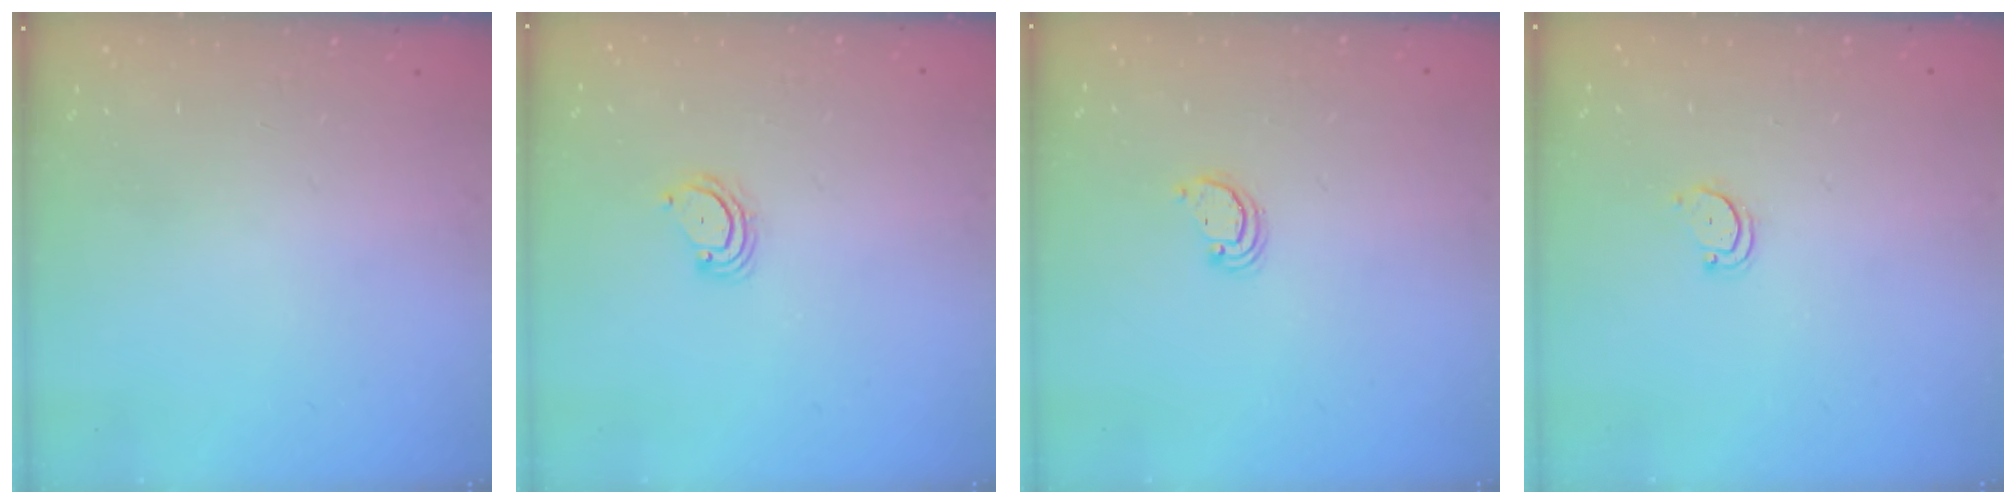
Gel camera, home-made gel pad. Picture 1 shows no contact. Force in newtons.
{"total": 2.3, "press": 2.3, "slide": 0.2}
{"total": 2.4, "press": 2.4, "slide": 0.2}
{"total": 3.0, "press": 3.0, "slide": 0.2}